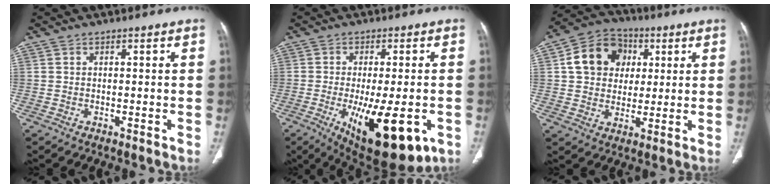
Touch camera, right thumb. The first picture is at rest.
{"total": 17.1, "force": [-5.8, 6.5, 14.8], "torque": [-0.208, -0.014, -0.065]}
{"total": 12.5, "force": [2.9, 10.5, 6.2], "torque": [-0.080, 0.005, 0.043]}